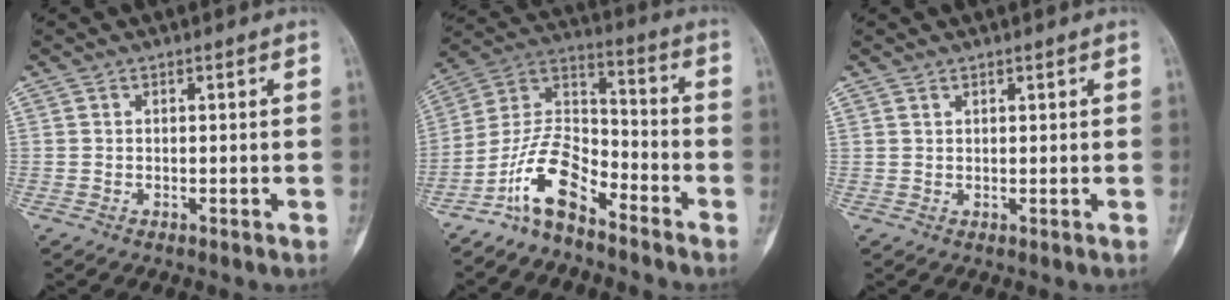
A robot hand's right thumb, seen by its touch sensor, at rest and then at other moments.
{"total": 11.8, "force": [-8.2, 5.0, 6.8], "torque": [-0.121, 0.087, -0.168]}
{"total": 0.5, "force": [0.4, 0.2, 0.1], "torque": [0.008, 0.001, 0.006]}